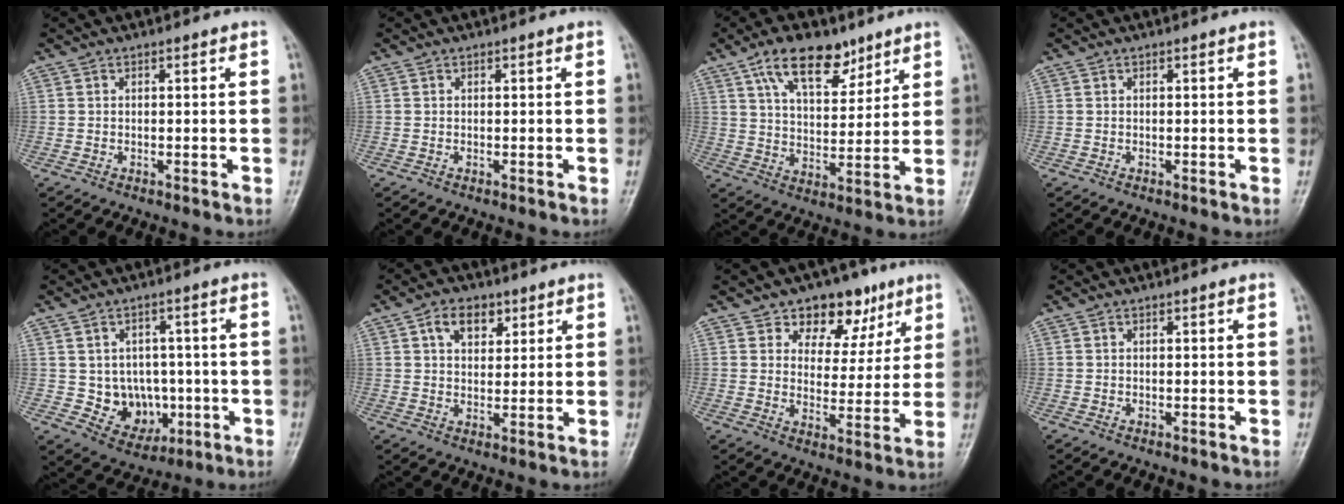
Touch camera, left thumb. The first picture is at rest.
{"total": 0.0}
{"total": 12.3, "force": [7.7, 6.1, 7.4], "torque": [-0.092, -0.038, 0.137]}
{"total": 0.0}
{"total": 8.9, "force": [-1.2, 7.5, 4.8], "torque": [-0.021, 0.005, 0.000]}
{"total": 6.1, "force": [2.9, 4.0, 3.6], "torque": [-0.035, -0.011, 0.046]}
{"total": 10.8, "force": [6.4, 7.3, 4.7], "torque": [-0.018, -0.023, 0.094]}
{"total": 0.0}